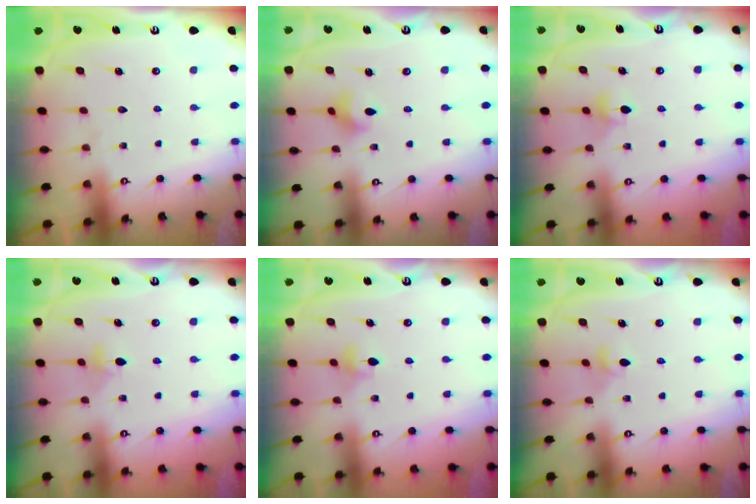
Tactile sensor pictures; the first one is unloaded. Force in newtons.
{"total": 4.5, "press": 4.4, "slide": 1.0}
{"total": 4.4, "press": 4.4, "slide": 0.6}
{"total": 3.2, "press": 3.1, "slide": 0.8}
{"total": 4.3, "press": 4.2, "slide": 1.0}
{"total": 3.9, "press": 3.8, "slide": 0.9}